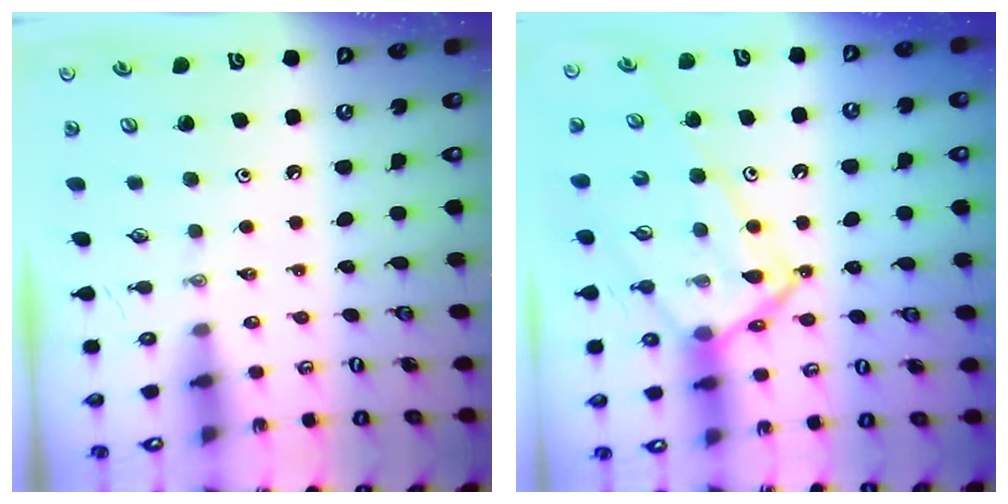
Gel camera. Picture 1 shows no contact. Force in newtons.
{"total": 15.1, "press": 15.1, "slide": 1.6}